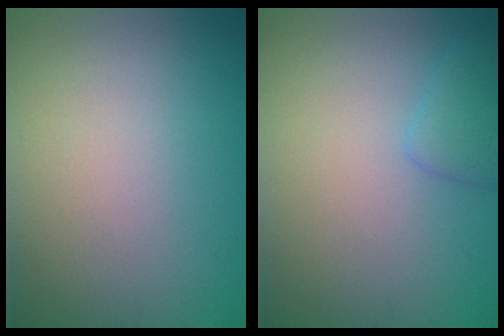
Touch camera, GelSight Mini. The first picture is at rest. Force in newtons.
{"total": 1.6, "press": 1.6, "slide": 0.1}